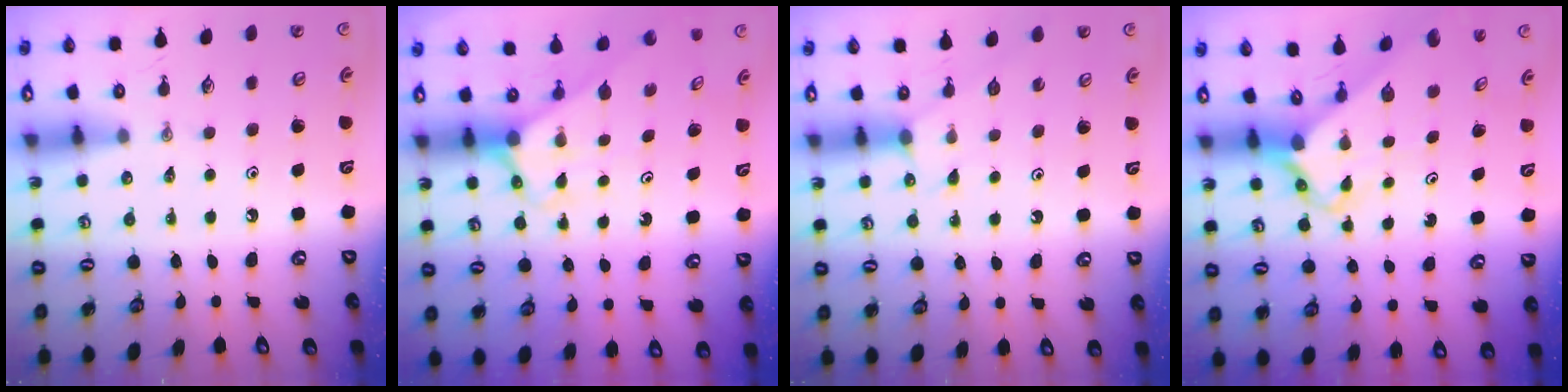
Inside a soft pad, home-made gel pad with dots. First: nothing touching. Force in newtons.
{"total": 2.5, "press": 2.4, "slide": 0.2}
{"total": 2.7, "press": 2.7, "slide": 0.3}
{"total": 2.7, "press": 2.7, "slide": 0.2}